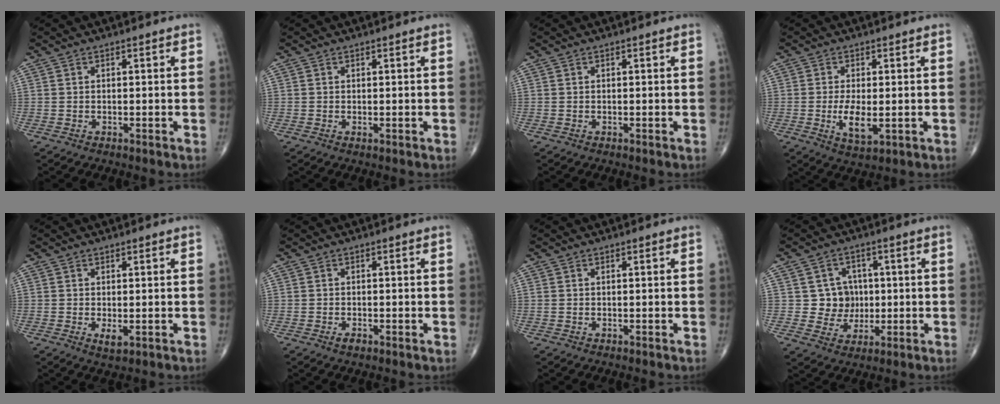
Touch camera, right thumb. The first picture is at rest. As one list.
[{"total": 0.0}, {"total": 0.0}, {"total": 5.5, "force": [-0.8, 2.1, 5.0], "torque": [-0.094, -0.013, -0.010]}, {"total": 1.9, "force": [-0.3, 0.8, 1.8], "torque": [-0.028, -0.006, -0.001]}, {"total": 1.2, "force": [-0.6, 0.5, 0.9], "torque": [-0.014, -0.001, -0.013]}, {"total": 0.0}, {"total": 6.6, "force": [0.5, 6.4, 1.6], "torque": [0.015, 0.009, 0.009]}]